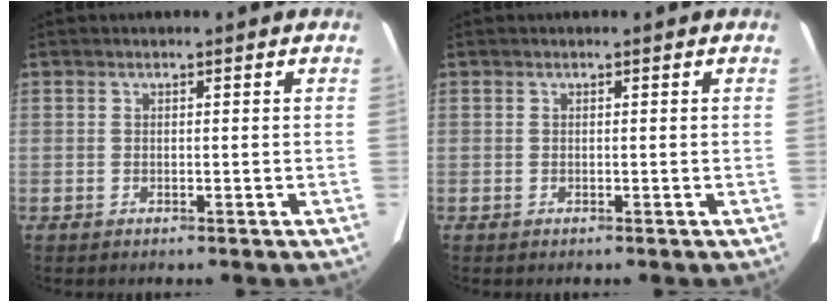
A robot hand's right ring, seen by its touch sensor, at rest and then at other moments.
{"total": 0.0}